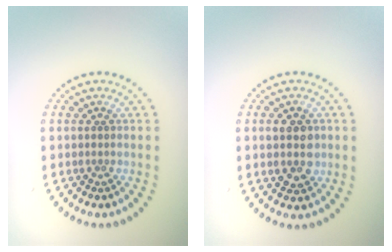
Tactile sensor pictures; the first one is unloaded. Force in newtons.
{"total": 3.4, "press": 3.4, "slide": 0.2}